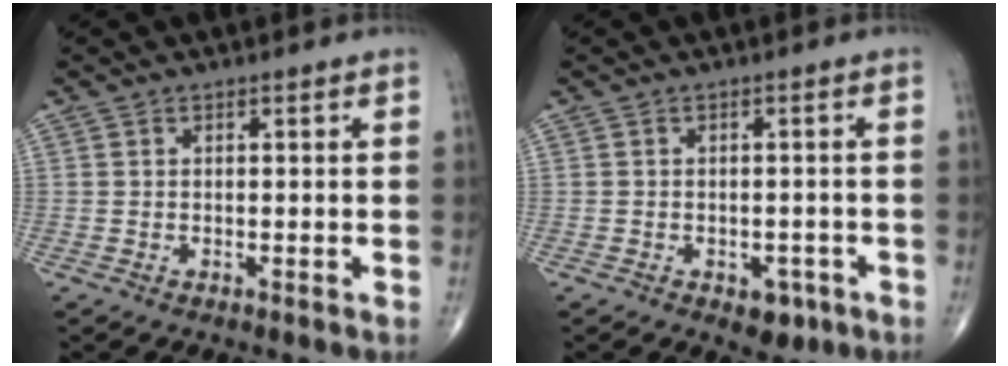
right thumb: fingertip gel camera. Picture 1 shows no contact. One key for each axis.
{"total": 3.7, "fx": -1.8, "fy": 2.4, "fz": 2.2, "tx": -0.011, "ty": 0.008, "tz": -0.018}